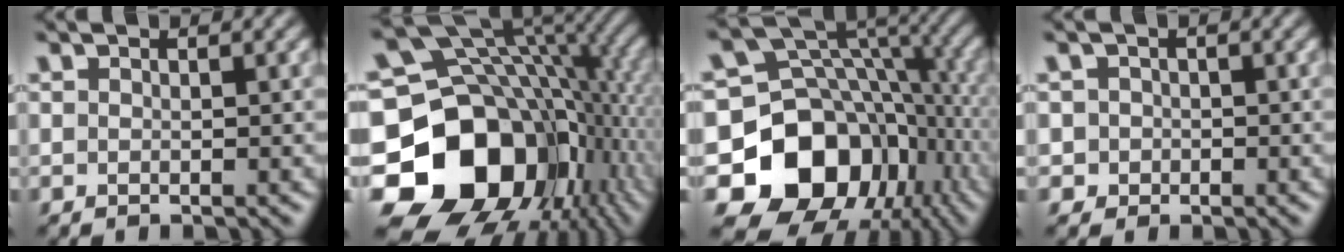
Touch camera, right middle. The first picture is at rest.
{"total": 17.9, "force": [-4.1, 14.2, 10.1], "torque": [-0.191, -0.025, -0.064]}
{"total": 12.8, "force": [-4.7, 10.4, 5.9], "torque": [-0.105, -0.009, -0.089]}
{"total": 1.2, "force": [-0.2, 1.1, -0.2], "torque": [0.010, -0.005, -0.002]}